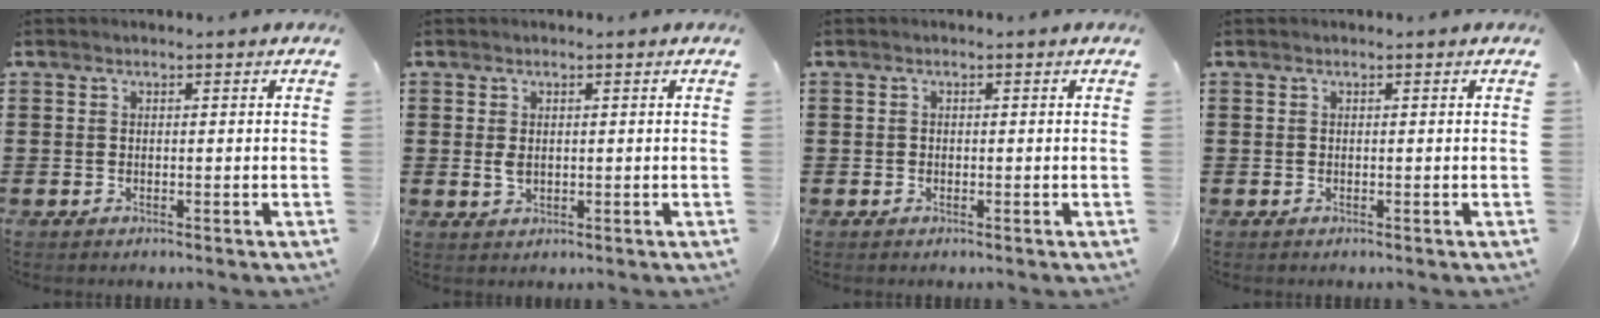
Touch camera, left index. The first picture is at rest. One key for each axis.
{"total": 1.9, "fx": 0.3, "fy": 1.1, "fz": 1.4, "tx": -0.038, "ty": 0.001, "tz": 0.003}
{"total": 0.6, "fx": -0.1, "fy": 0.5, "fz": 0.2, "tx": -0.006, "ty": 0.002, "tz": -0.003}
{"total": 0.0}